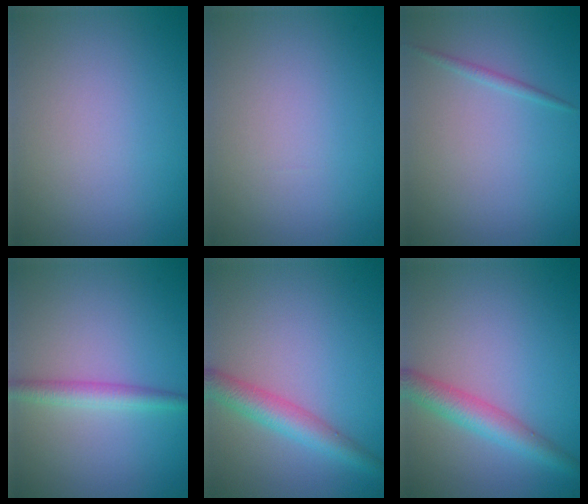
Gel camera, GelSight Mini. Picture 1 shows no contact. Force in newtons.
{"total": 0.0}
{"total": 0.8, "press": 0.8, "slide": 0.0}
{"total": 2.3, "press": 2.3, "slide": 0.1}
{"total": 3.6, "press": 3.6, "slide": 0.1}
{"total": 3.6, "press": 3.6, "slide": 0.1}